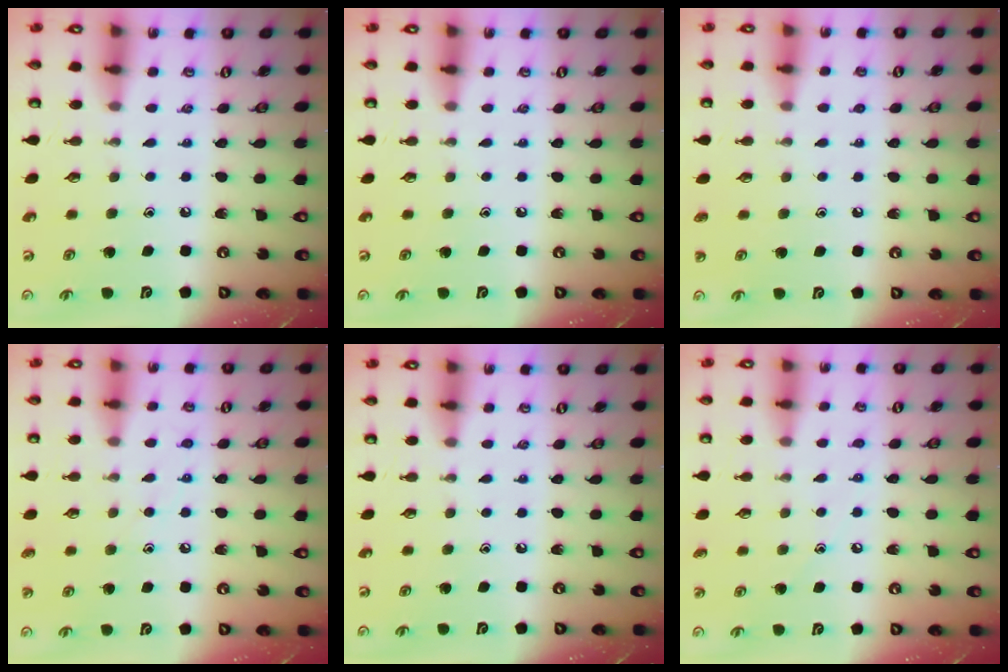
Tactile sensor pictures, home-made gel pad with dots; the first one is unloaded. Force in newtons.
{"total": 0.0}
{"total": 0.8, "press": 0.8, "slide": 0.1}
{"total": 9.3, "press": 9.3, "slide": 0.6}
{"total": 0.0}
{"total": 4.7, "press": 4.6, "slide": 0.6}